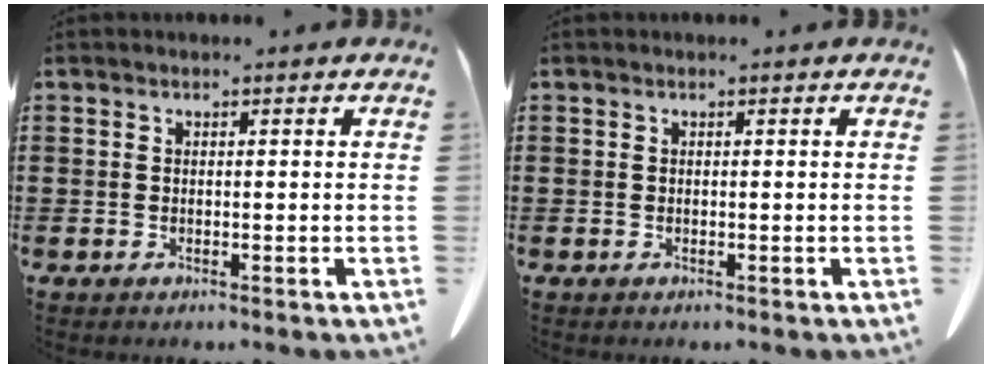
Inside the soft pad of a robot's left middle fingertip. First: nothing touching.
{"total": 0.0}